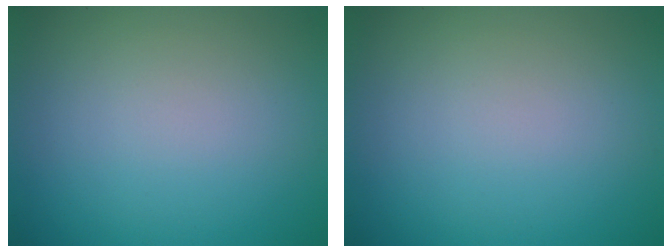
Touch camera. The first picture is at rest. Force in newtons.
{"total": 0.0}